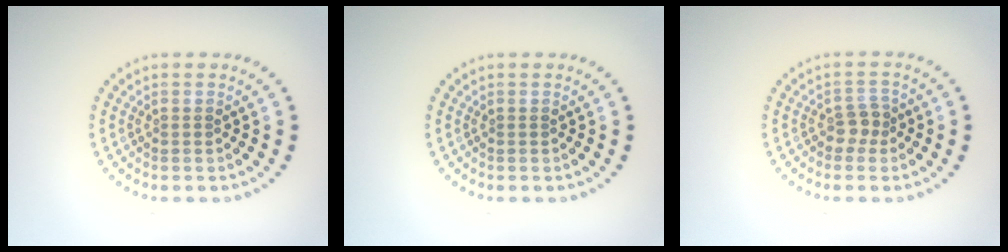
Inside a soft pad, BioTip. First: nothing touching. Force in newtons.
{"total": 0.0}
{"total": 1.8, "press": 1.4, "slide": 1.0}